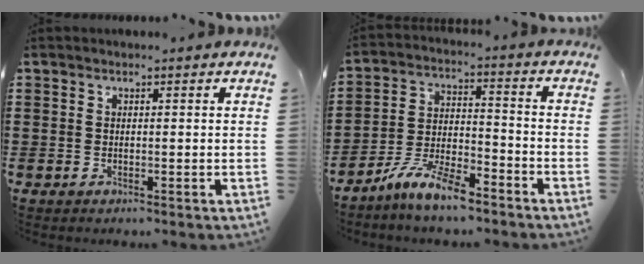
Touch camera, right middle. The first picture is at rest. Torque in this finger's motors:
{"motor_torque": [2.14, 0.00, 0.20, 0.17]}